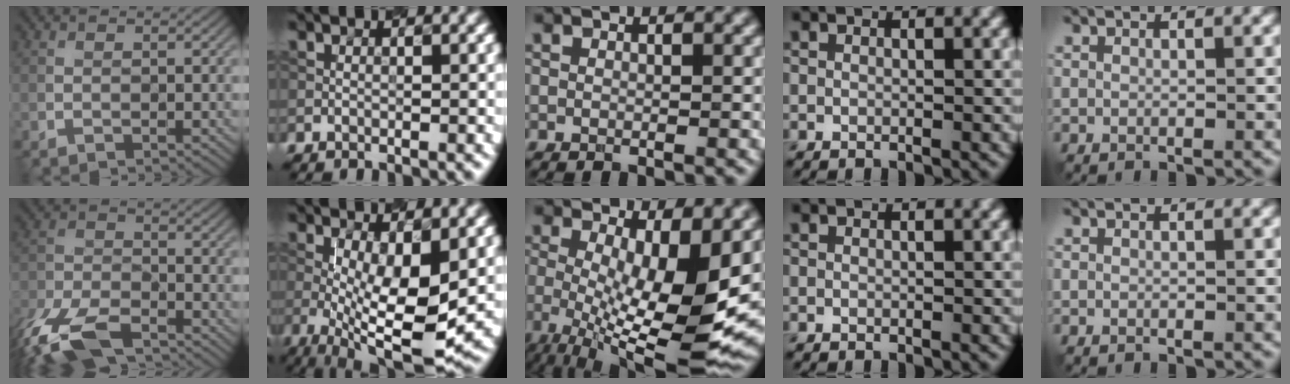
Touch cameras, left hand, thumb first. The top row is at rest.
{"thumb": {"total": 11.0, "force": [-7.6, 4.6, 6.5], "torque": [-0.150, -0.021, -0.157]}, "index": {"total": 8.9, "force": [-0.8, 2.6, 8.5], "torque": [-0.148, -0.017, -0.010]}, "middle": {"total": 12.1, "force": [-0.7, 3.6, 11.5], "torque": [-0.174, -0.020, -0.007]}}